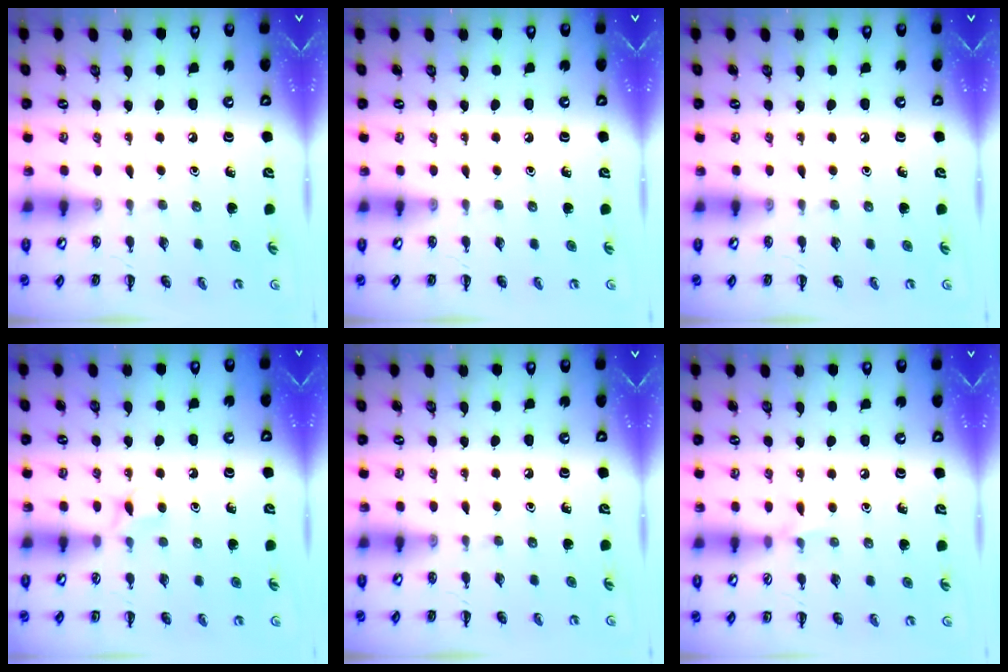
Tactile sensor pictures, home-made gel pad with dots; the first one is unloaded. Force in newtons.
{"total": 0.0}
{"total": 0.0}
{"total": 3.6, "press": 3.3, "slide": 1.3}
{"total": 0.0}
{"total": 3.7, "press": 3.5, "slide": 1.4}